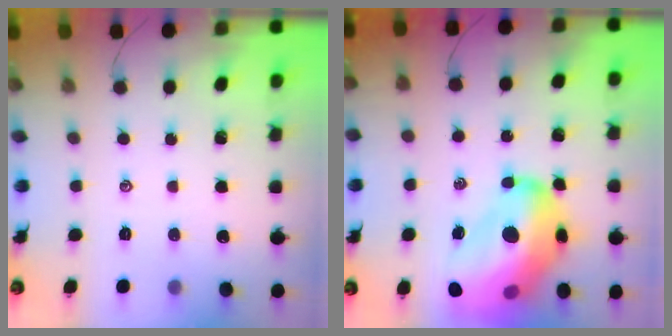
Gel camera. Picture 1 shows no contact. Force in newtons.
{"total": 25.8, "press": 25.0, "slide": 6.4}